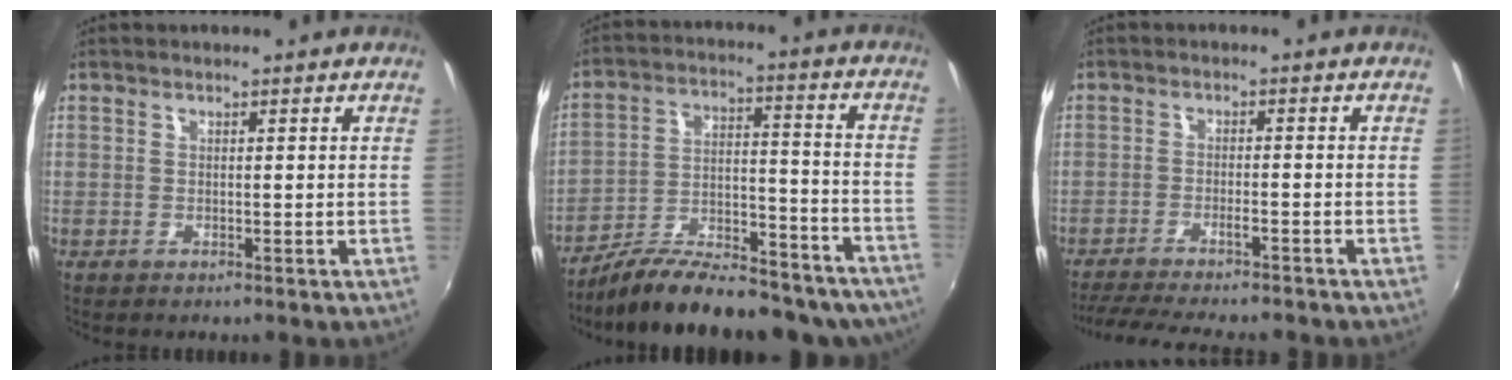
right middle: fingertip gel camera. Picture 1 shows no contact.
{"total": 24.4, "force": [-20.2, 7.7, 11.3], "torque": [-0.182, 0.007, -0.273]}
{"total": 13.3, "force": [-11.8, 1.8, 6.0], "torque": [-0.129, -0.018, -0.178]}